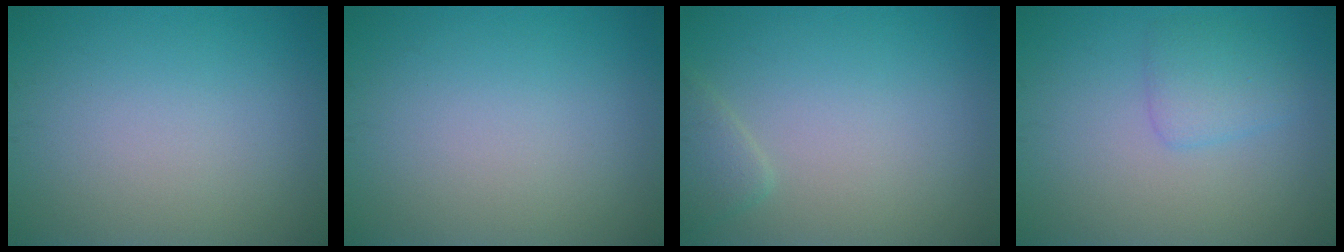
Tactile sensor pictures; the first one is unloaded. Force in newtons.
{"total": 0.0}
{"total": 1.5, "press": 1.5, "slide": 0.1}
{"total": 2.2, "press": 2.2, "slide": 0.1}